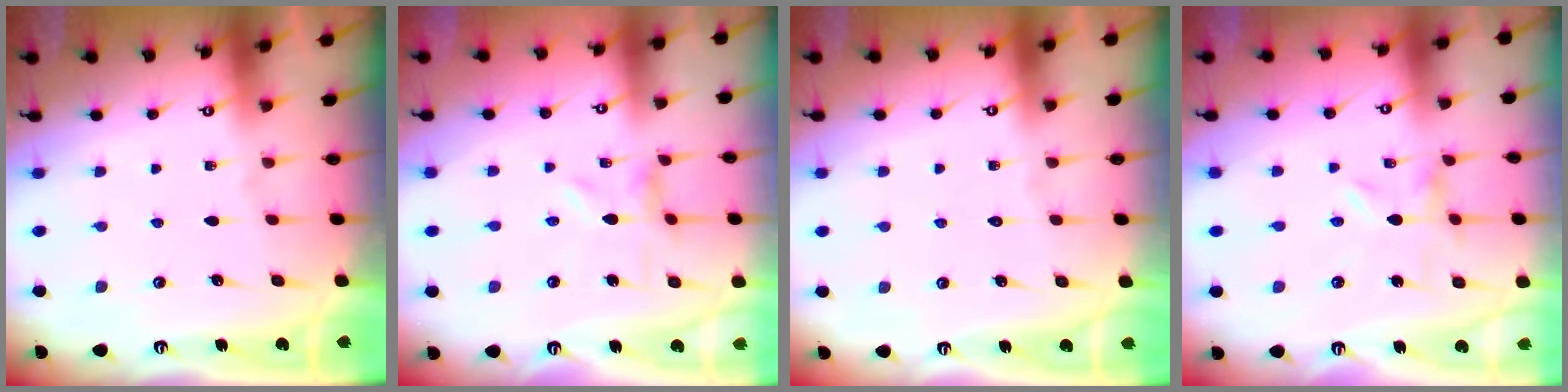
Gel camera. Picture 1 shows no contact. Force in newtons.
{"total": 0.7, "press": 0.6, "slide": 0.3}
{"total": 1.7, "press": 1.7, "slide": 0.2}
{"total": 0.5, "press": 0.5, "slide": 0.0}